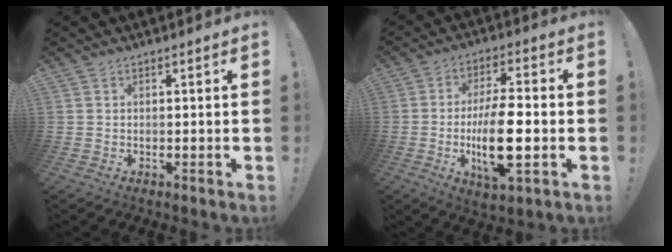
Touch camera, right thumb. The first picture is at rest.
{"total": 14.3, "force": [-2.7, 4.6, 13.2], "torque": [-0.246, -0.002, -0.048]}